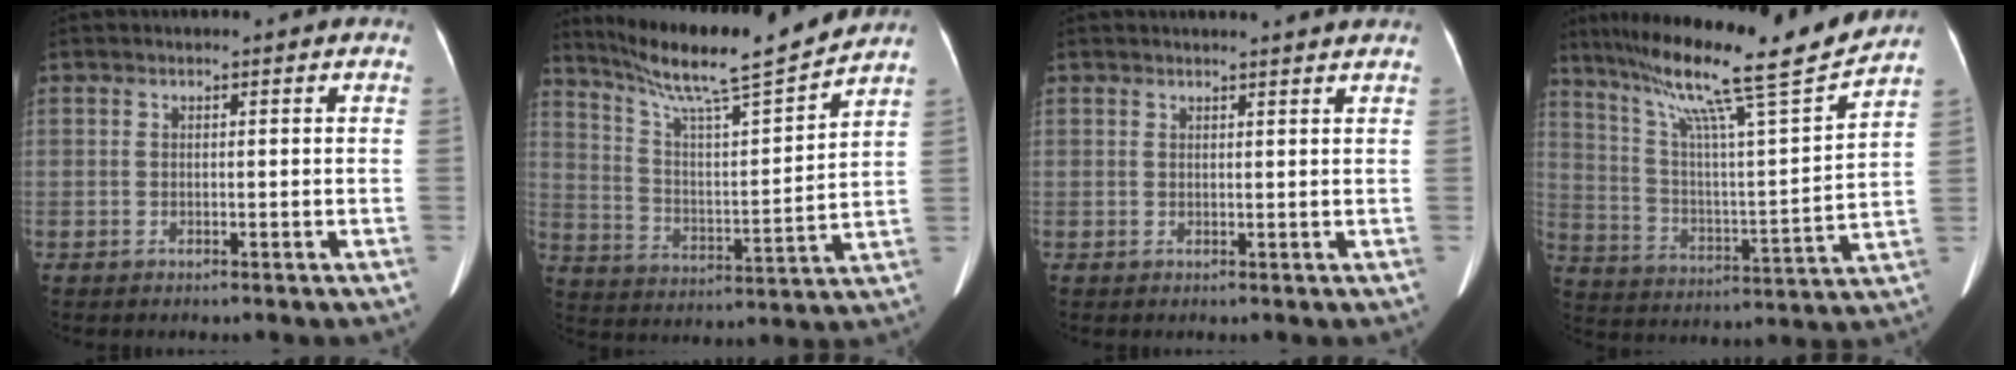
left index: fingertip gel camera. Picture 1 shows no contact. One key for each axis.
{"total": 17.2, "fx": 15.3, "fy": -0.7, "fz": 7.7, "tx": -0.136, "ty": -0.009, "tz": 0.250}
{"total": 3.9, "fx": 3.7, "fy": -0.5, "fz": 1.0, "tx": -0.012, "ty": 0.005, "tz": 0.038}
{"total": 21.4, "fx": 17.2, "fy": -0.5, "fz": 12.9, "tx": -0.216, "ty": 0.001, "tz": 0.273}